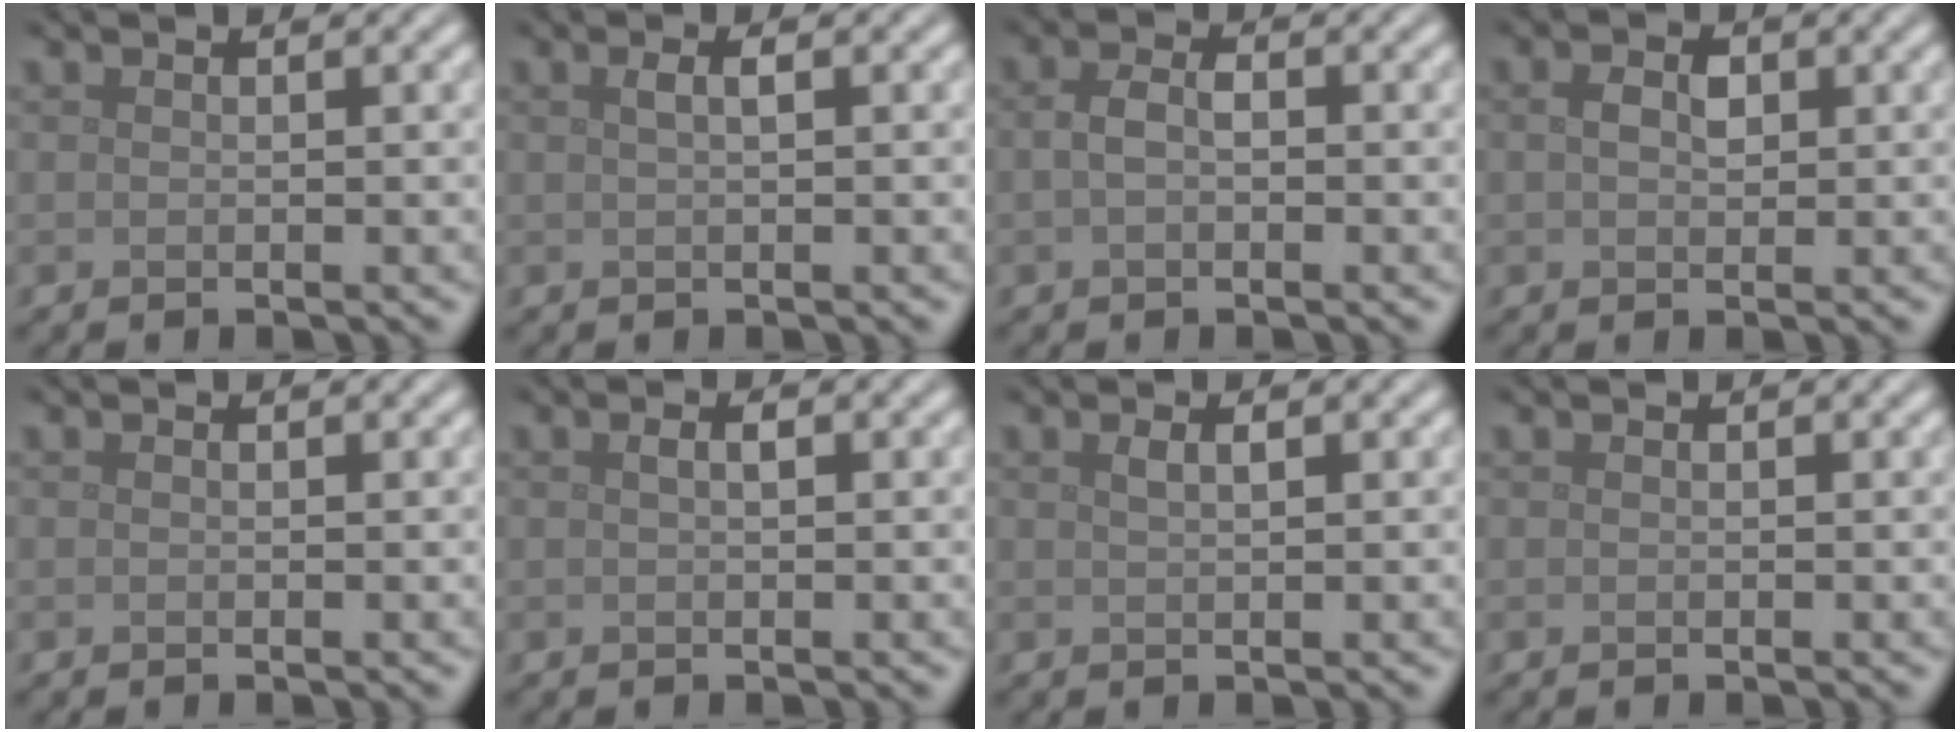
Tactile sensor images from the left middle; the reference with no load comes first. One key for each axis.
{"total": 1.2, "fx": 0.3, "fy": 0.3, "fz": 1.1, "tx": -0.020, "ty": 0.005, "tz": 0.005}
{"total": 1.9, "fx": -0.1, "fy": 1.1, "fz": 1.6, "tx": -0.034, "ty": 0.005, "tz": -0.005}
{"total": 2.0, "fx": 0.4, "fy": 1.3, "fz": 1.5, "tx": -0.031, "ty": 0.002, "tz": 0.006}
{"total": 0.0}
{"total": 0.8, "fx": 0.2, "fy": 0.3, "fz": 0.8, "tx": -0.014, "ty": 0.003, "tz": 0.004}
{"total": 1.0, "fx": 0.5, "fy": 0.3, "fz": 0.8, "tx": -0.017, "ty": 0.002, "tz": 0.009}
{"total": 0.0}